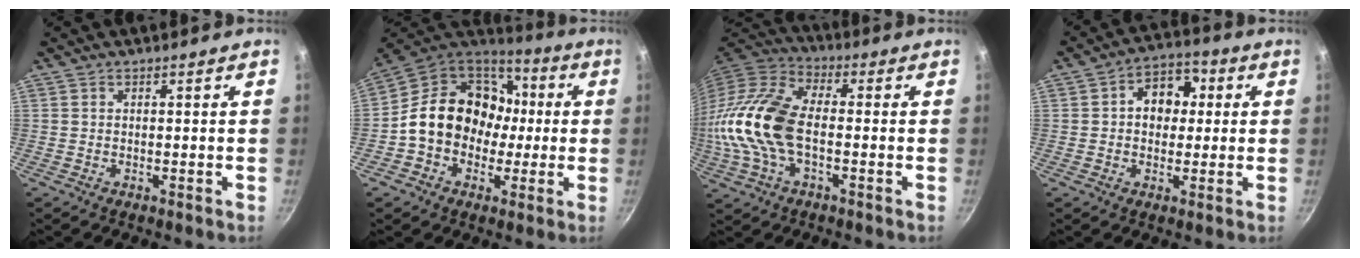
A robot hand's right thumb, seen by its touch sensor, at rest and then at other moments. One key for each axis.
{"total": 19.3, "fx": -0.1, "fy": 15.9, "fz": 10.9, "tx": -0.145, "ty": 0.054, "tz": -0.008}
{"total": 17.6, "fx": -1.9, "fy": 9.7, "fz": 14.6, "tx": -0.286, "ty": 0.030, "tz": -0.048}
{"total": 8.8, "fx": 1.2, "fy": 6.8, "fz": 5.4, "tx": -0.031, "ty": 0.016, "tz": 0.006}